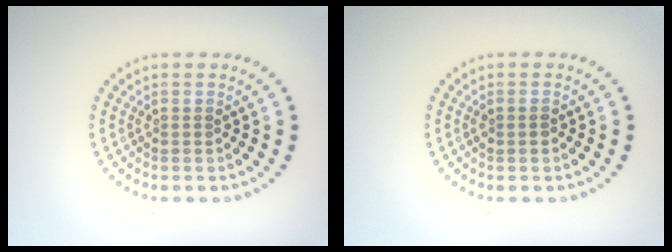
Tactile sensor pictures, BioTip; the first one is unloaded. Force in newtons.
{"total": 0.8, "press": 0.8, "slide": 0.0}